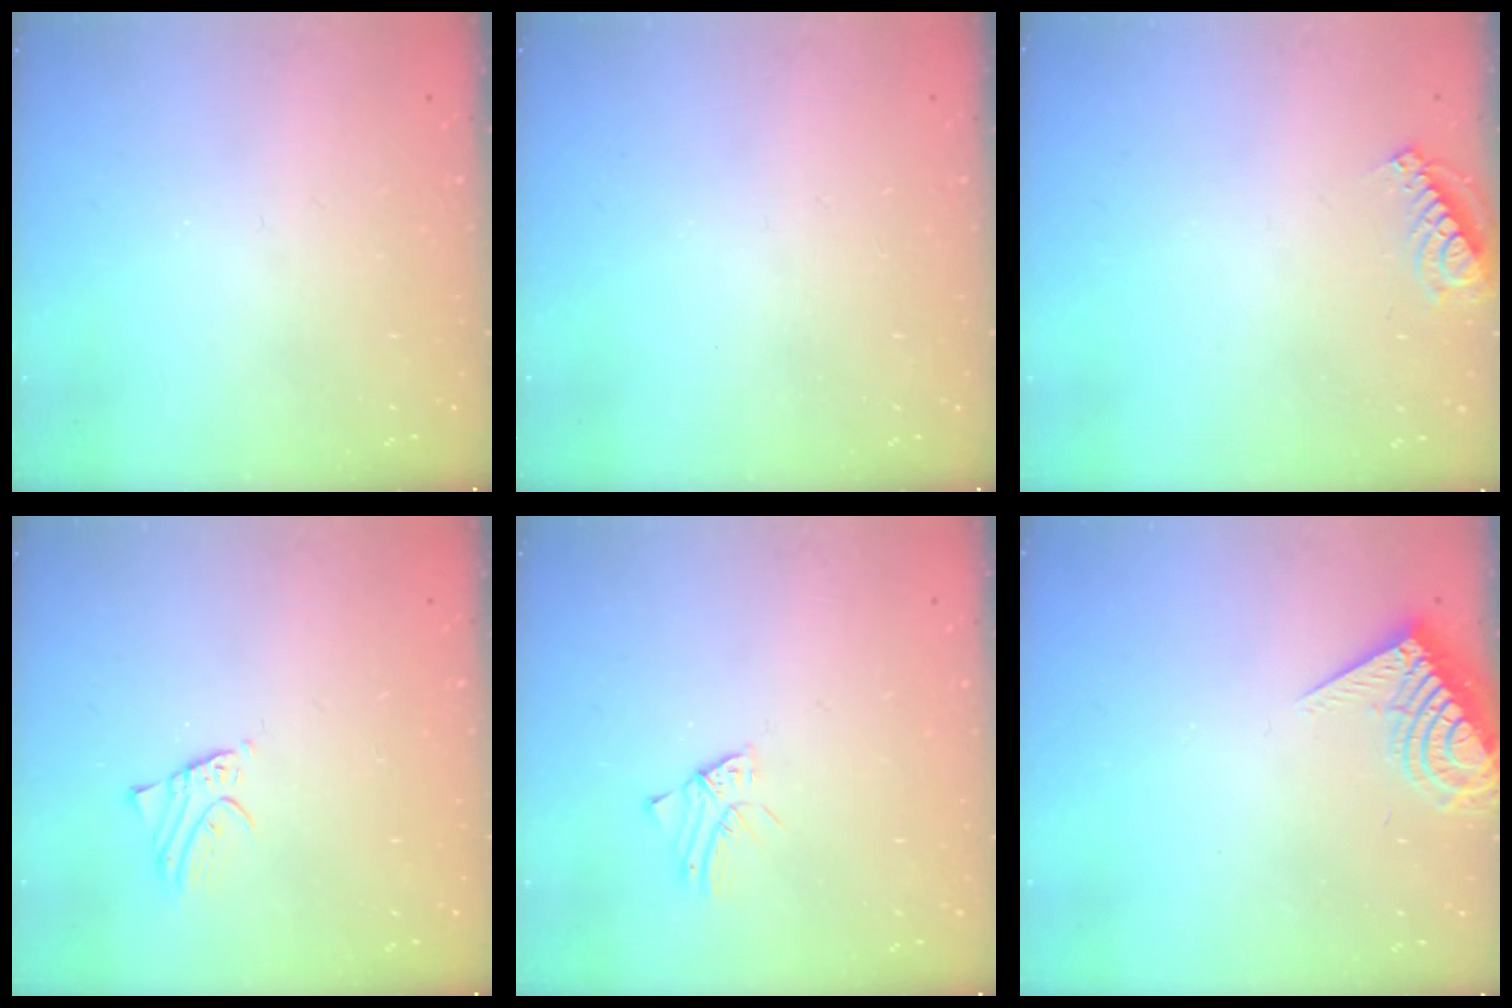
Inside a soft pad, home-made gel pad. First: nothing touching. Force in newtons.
{"total": 0.0}
{"total": 6.1, "press": 6.1, "slide": 0.5}
{"total": 1.5, "press": 1.5, "slide": 0.0}
{"total": 1.2, "press": 1.2, "slide": 0.0}
{"total": 8.3, "press": 8.2, "slide": 0.9}